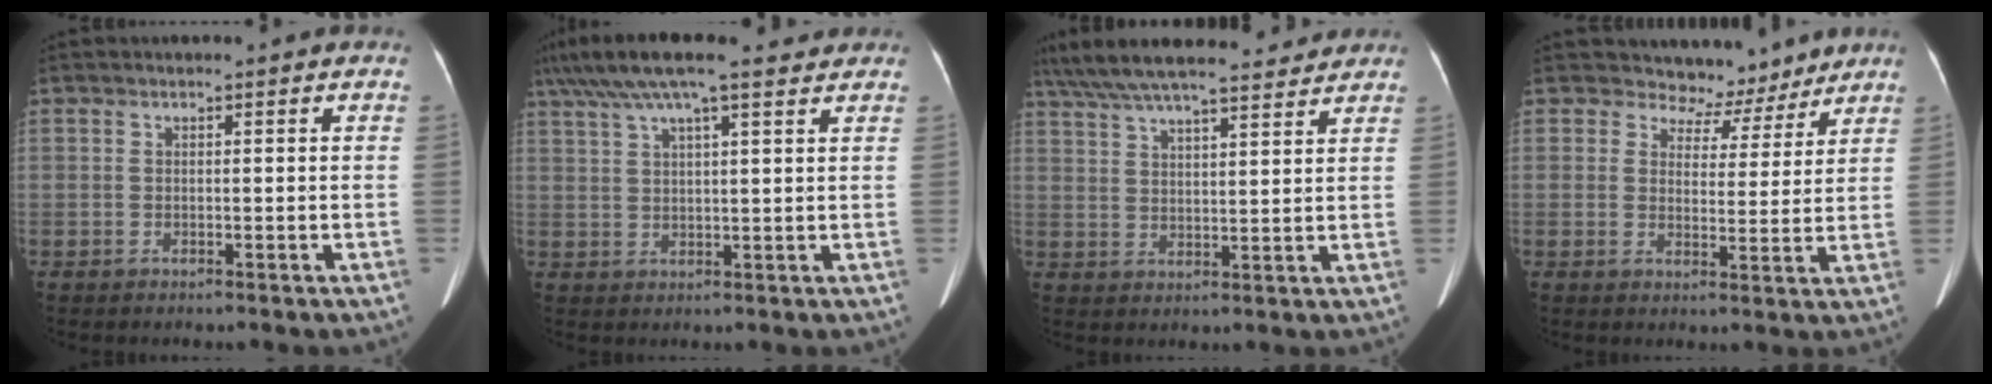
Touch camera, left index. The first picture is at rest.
{"total": 15.4, "force": [12.1, 2.3, 9.2], "torque": [-0.173, 0.054, 0.185]}
{"total": 20.3, "force": [17.9, 3.6, 9.0], "torque": [-0.173, 0.044, 0.268]}
{"total": 6.4, "force": [5.8, 2.9, -0.5], "torque": [0.015, -0.008, 0.065]}